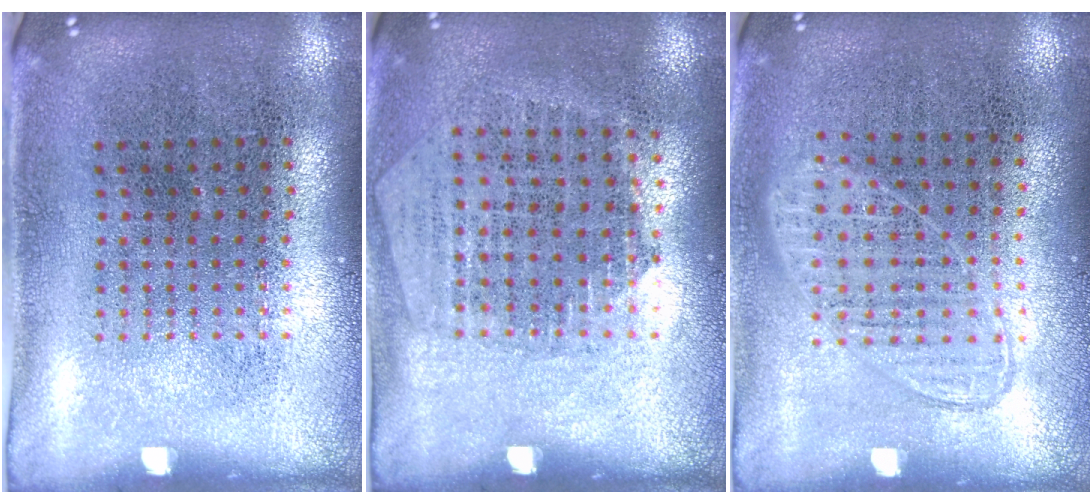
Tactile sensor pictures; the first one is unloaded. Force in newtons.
{"total": 1.3, "press": 1.2, "slide": 0.5}
{"total": 1.0, "press": 0.9, "slide": 0.3}